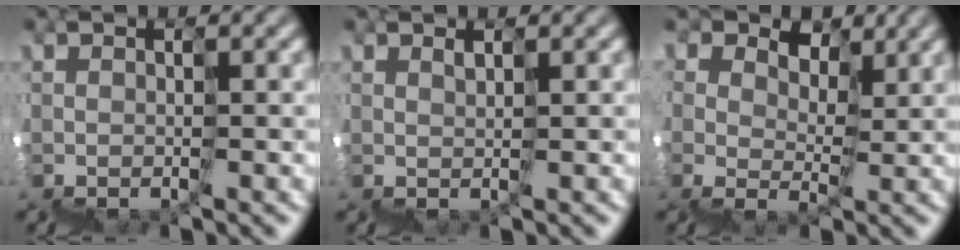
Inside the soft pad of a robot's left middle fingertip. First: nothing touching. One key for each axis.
{"total": 1.8, "fx": 1.6, "fy": -0.5, "fz": -0.6, "tx": 0.009, "ty": 0.011, "tz": 0.032}
{"total": 4.5, "fx": 3.2, "fy": 3.0, "fz": 0.8, "tx": 0.003, "ty": 0.019, "tz": 0.065}